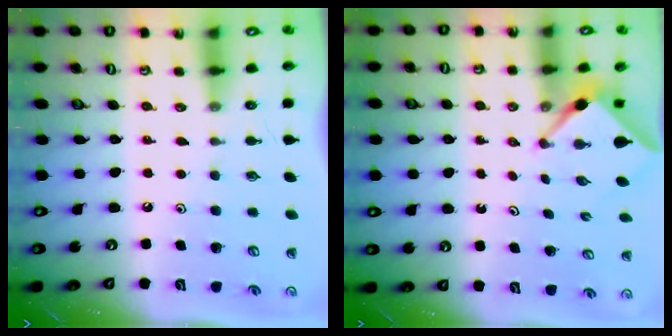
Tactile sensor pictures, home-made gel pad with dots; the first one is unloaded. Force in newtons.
{"total": 3.2, "press": 3.2, "slide": 0.3}